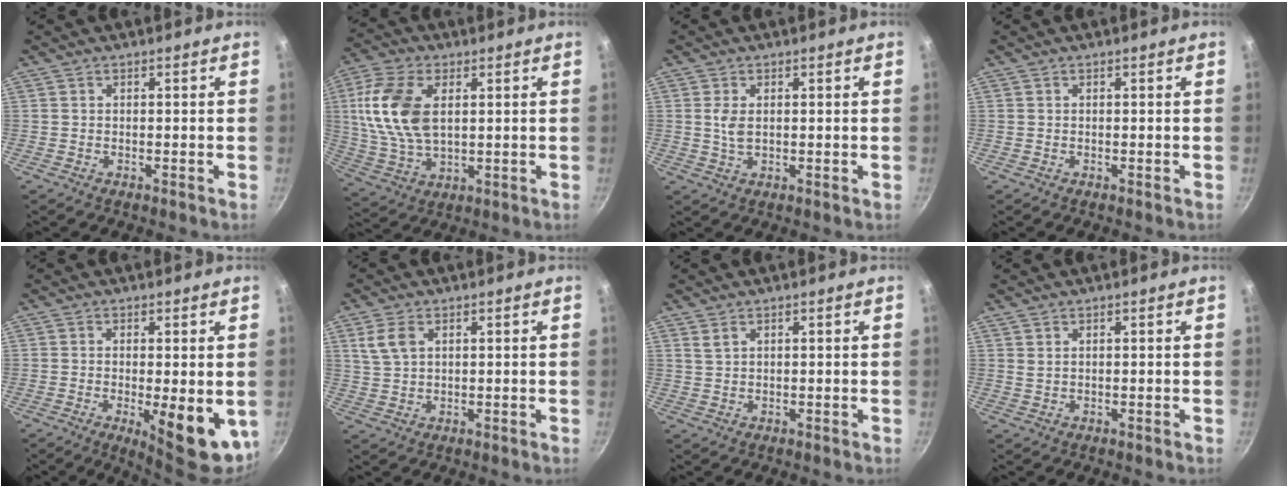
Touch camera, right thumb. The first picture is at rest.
{"total": 14.5, "force": [3.0, 8.3, 11.5], "torque": [-0.223, -0.004, 0.060]}
{"total": 3.1, "force": [0.6, 1.7, 2.6], "torque": [-0.050, -0.003, 0.015]}
{"total": 0.0}
{"total": 11.7, "force": [-2.4, 3.7, 10.8], "torque": [-0.126, -0.008, -0.021]}
{"total": 4.8, "force": [2.0, 3.0, 3.2], "torque": [-0.060, -0.002, 0.044]}
{"total": 1.6, "force": [1.1, 0.8, 0.9], "torque": [-0.016, -0.002, 0.023]}
{"total": 0.8, "force": [0.6, 0.3, 0.5], "torque": [-0.007, -0.005, 0.011]}